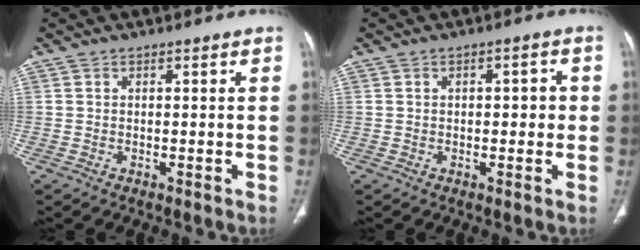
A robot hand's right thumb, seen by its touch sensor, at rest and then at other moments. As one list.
[{"total": 3.1, "force": [0.2, 1.6, 2.6], "torque": [-0.025, 0.006, 0.001]}]